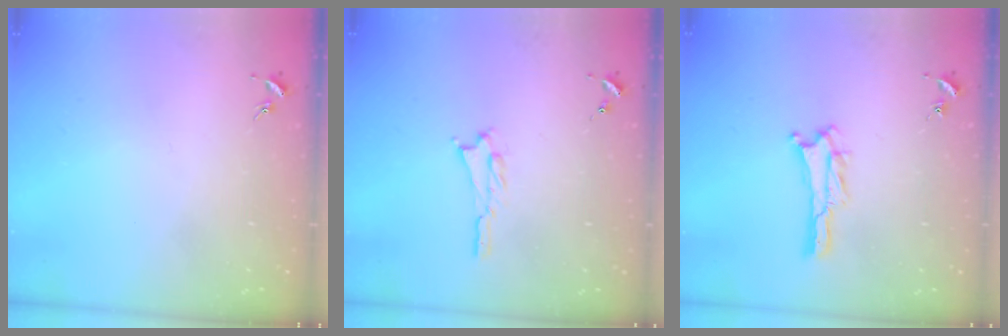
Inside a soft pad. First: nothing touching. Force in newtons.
{"total": 1.1, "press": 1.1, "slide": 0.2}
{"total": 1.3, "press": 1.3, "slide": 0.4}